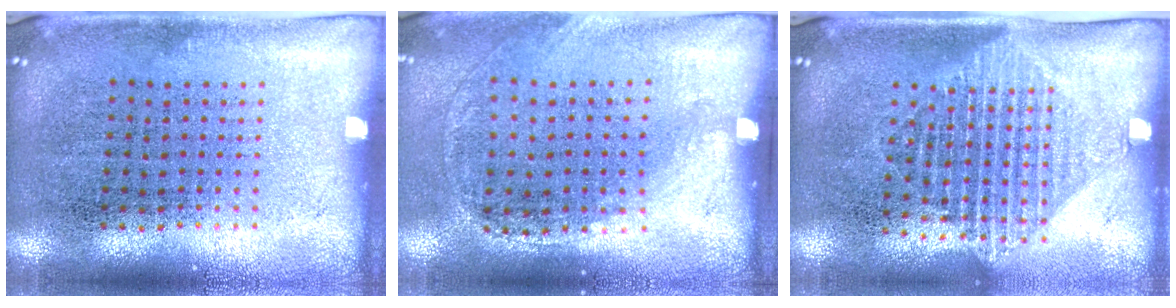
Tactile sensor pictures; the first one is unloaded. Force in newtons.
{"total": 1.3, "press": 0.9, "slide": 0.9}
{"total": 1.5, "press": 1.2, "slide": 0.9}